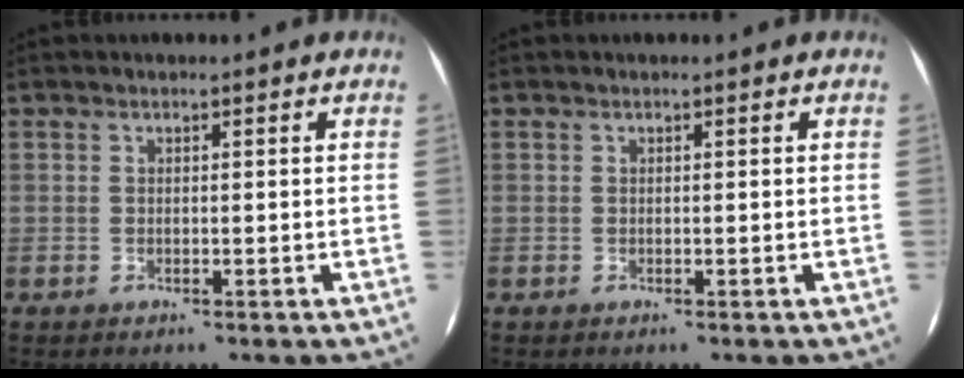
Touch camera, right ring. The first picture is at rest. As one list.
[{"total": 0.0}]